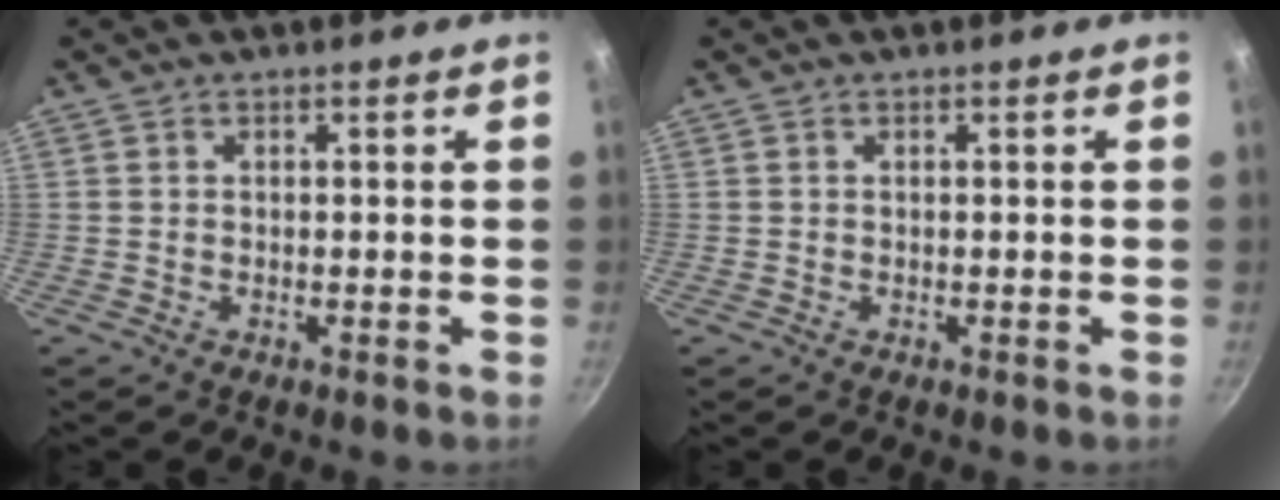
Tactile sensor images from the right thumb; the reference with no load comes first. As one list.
[{"total": 0.0}]